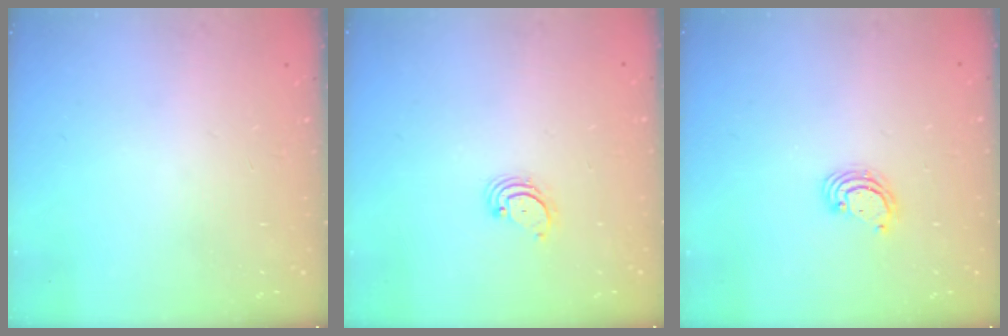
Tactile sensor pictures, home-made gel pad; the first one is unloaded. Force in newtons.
{"total": 2.7, "press": 2.7, "slide": 0.3}
{"total": 3.3, "press": 3.3, "slide": 0.4}